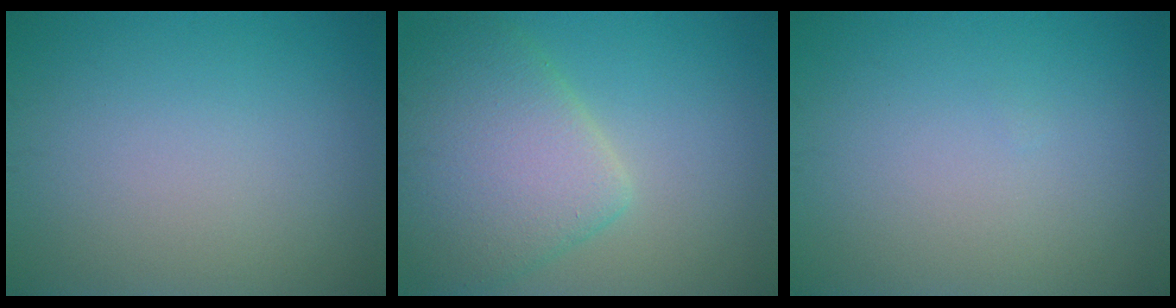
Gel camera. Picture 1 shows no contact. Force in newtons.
{"total": 7.1, "press": 7.1, "slide": 0.3}
{"total": 0.0}